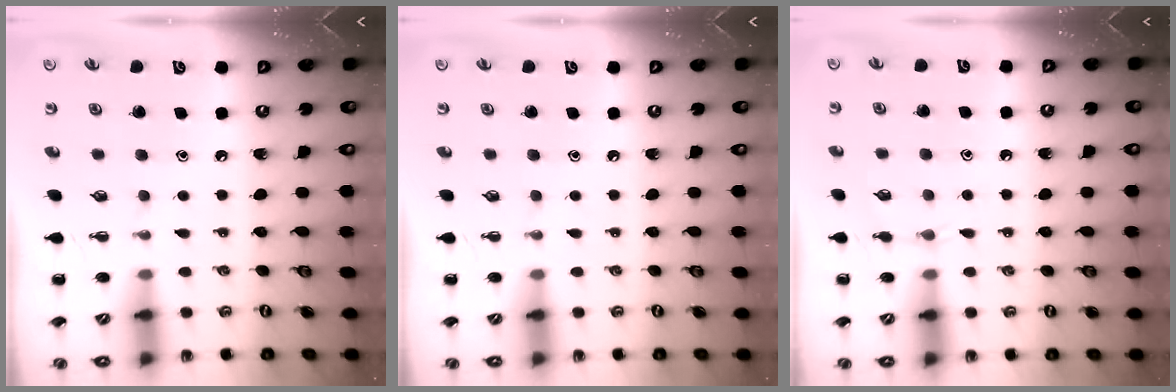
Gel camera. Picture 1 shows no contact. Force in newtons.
{"total": 0.0}
{"total": 3.9, "press": 3.6, "slide": 1.4}